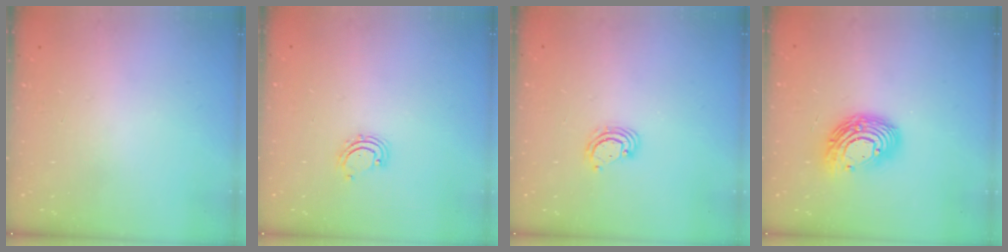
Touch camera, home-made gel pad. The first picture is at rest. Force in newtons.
{"total": 2.9, "press": 2.9, "slide": 0.4}
{"total": 2.9, "press": 2.9, "slide": 0.3}
{"total": 12.9, "press": 12.9, "slide": 0.4}